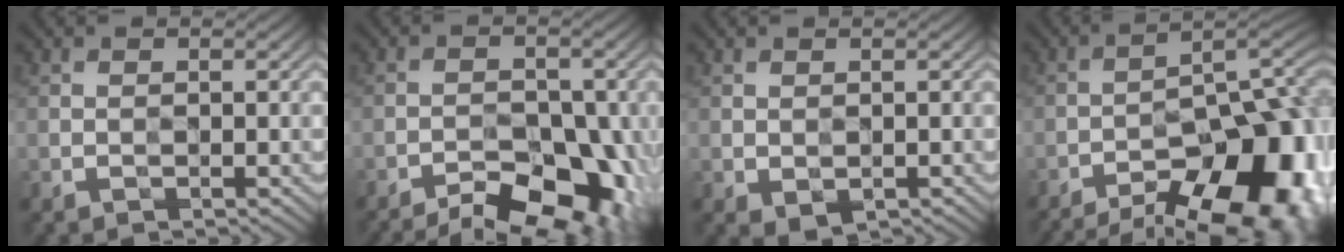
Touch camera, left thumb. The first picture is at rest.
{"total": 11.6, "force": [-8.4, 5.2, 6.1], "torque": [-0.060, 0.004, -0.111]}
{"total": 2.5, "force": [-0.5, 1.8, 1.6], "torque": [-0.024, -0.007, -0.005]}
{"total": 18.6, "force": [-11.6, 7.5, 12.4], "torque": [-0.132, 0.001, -0.159]}